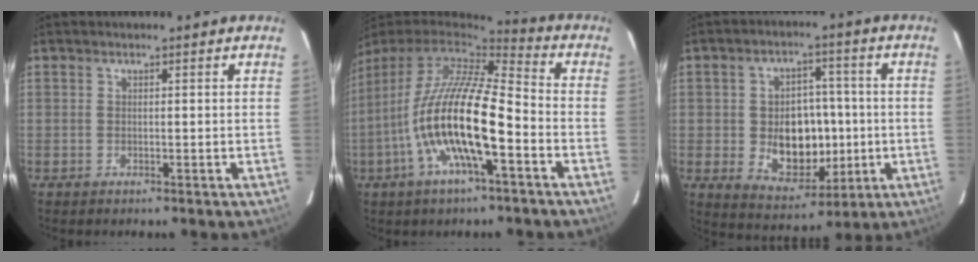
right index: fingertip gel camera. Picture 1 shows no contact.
{"total": 17.9, "force": [-6.0, 4.3, 16.3], "torque": [-0.303, -0.024, -0.118]}
{"total": 12.3, "force": [-1.4, 9.0, 8.2], "torque": [-0.158, 0.005, 0.001]}